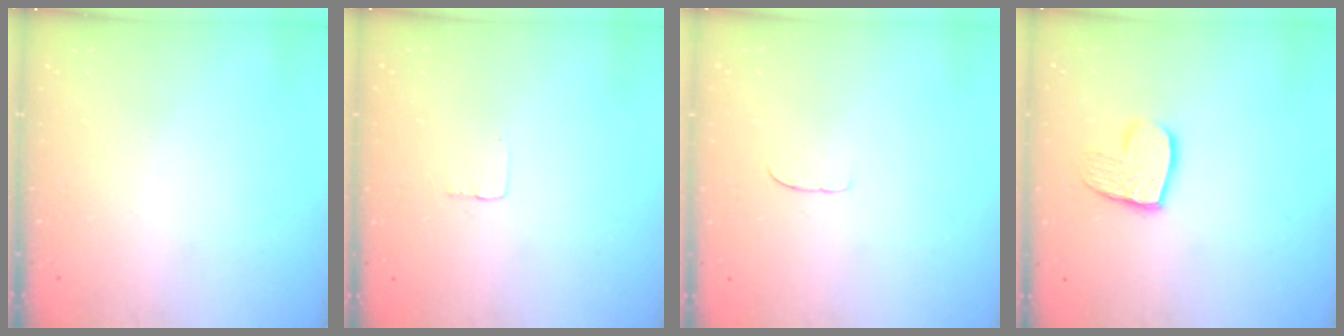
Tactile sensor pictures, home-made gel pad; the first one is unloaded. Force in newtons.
{"total": 1.9, "press": 1.9, "slide": 0.1}
{"total": 3.1, "press": 3.1, "slide": 0.2}
{"total": 10.8, "press": 10.7, "slide": 0.7}